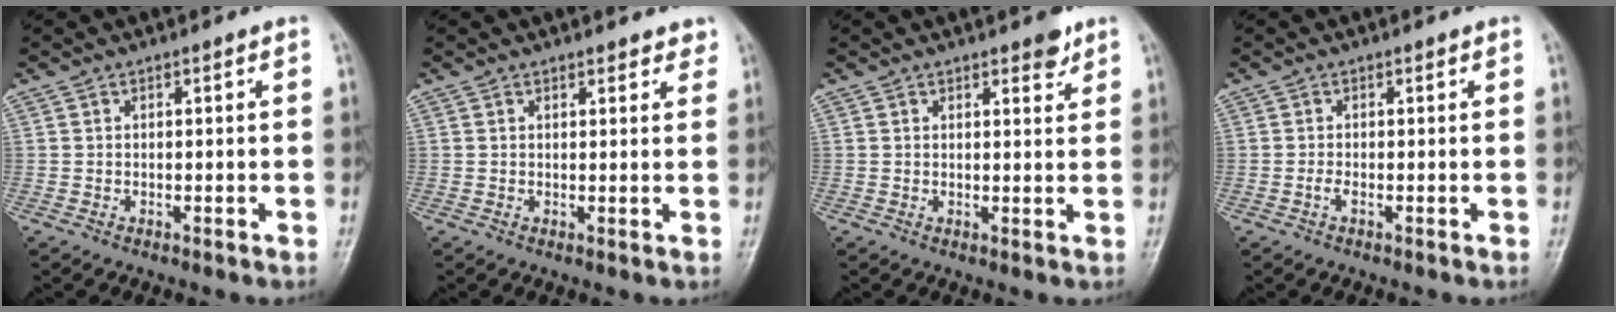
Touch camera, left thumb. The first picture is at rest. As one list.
[{"total": 2.8, "force": [2.3, 1.2, 0.9], "torque": [0.015, -0.006, 0.021]}, {"total": 2.8, "force": [2.0, 1.2, 1.5], "torque": [-0.008, -0.011, 0.026]}, {"total": 0.8, "force": [-0.2, 0.3, 0.7], "torque": [-0.013, -0.001, -0.005]}]